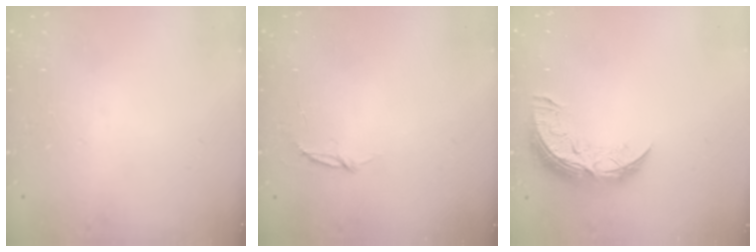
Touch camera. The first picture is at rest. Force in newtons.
{"total": 2.8, "press": 2.8, "slide": 0.3}
{"total": 10.7, "press": 10.6, "slide": 0.6}